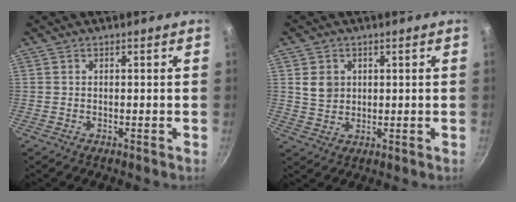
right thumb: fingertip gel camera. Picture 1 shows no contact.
{"total": 4.3, "force": [1.3, 3.6, 2.1], "torque": [-0.021, -0.008, 0.029]}